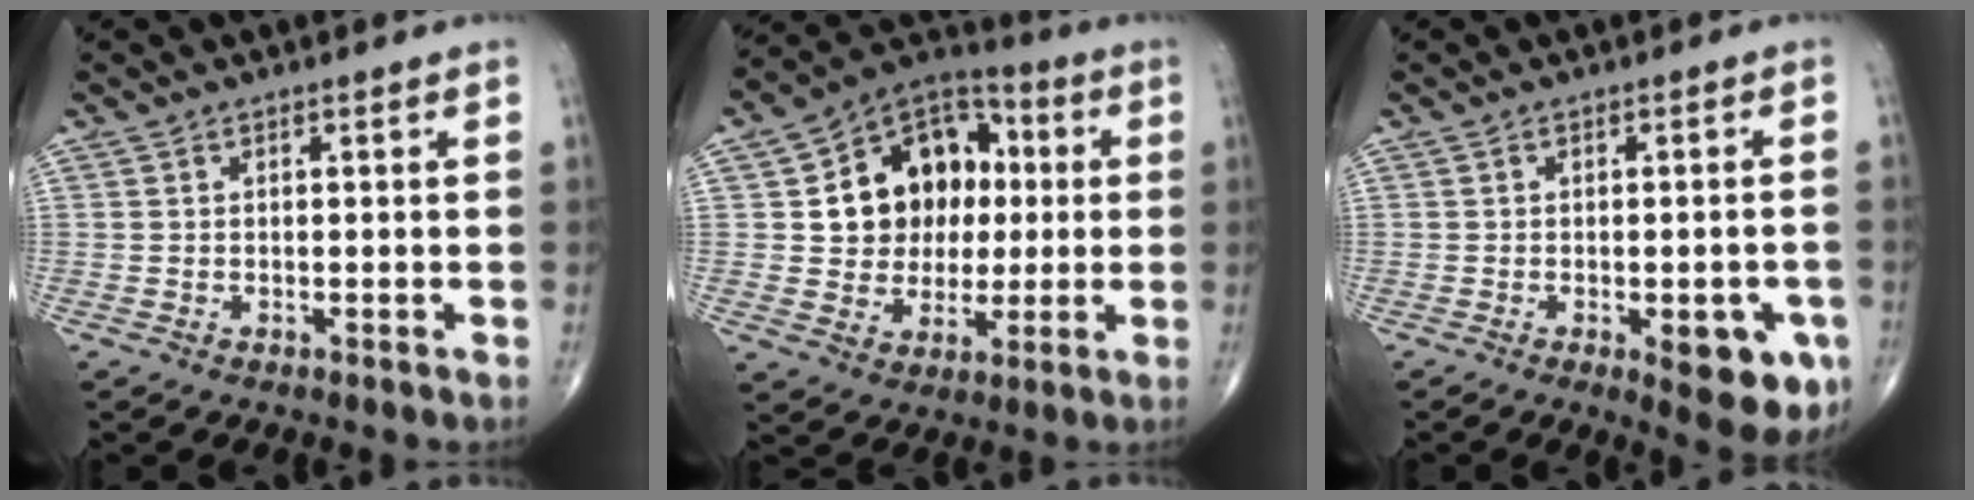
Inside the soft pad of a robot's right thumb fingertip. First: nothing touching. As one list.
[{"total": 17.0, "force": [2.5, 13.4, 10.2], "torque": [-0.106, 0.019, 0.041]}, {"total": 10.1, "force": [-3.7, 3.8, 8.6], "torque": [-0.079, 0.000, -0.036]}]